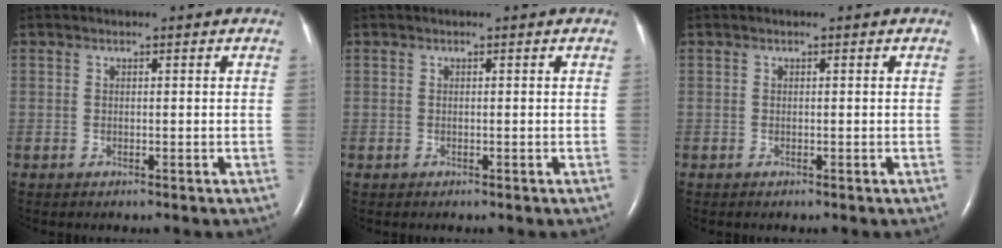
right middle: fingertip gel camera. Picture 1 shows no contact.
{"total": 0.0}
{"total": 0.0}